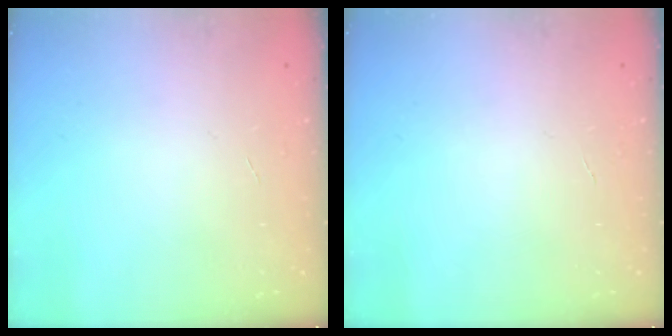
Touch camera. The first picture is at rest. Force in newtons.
{"total": 0.0}